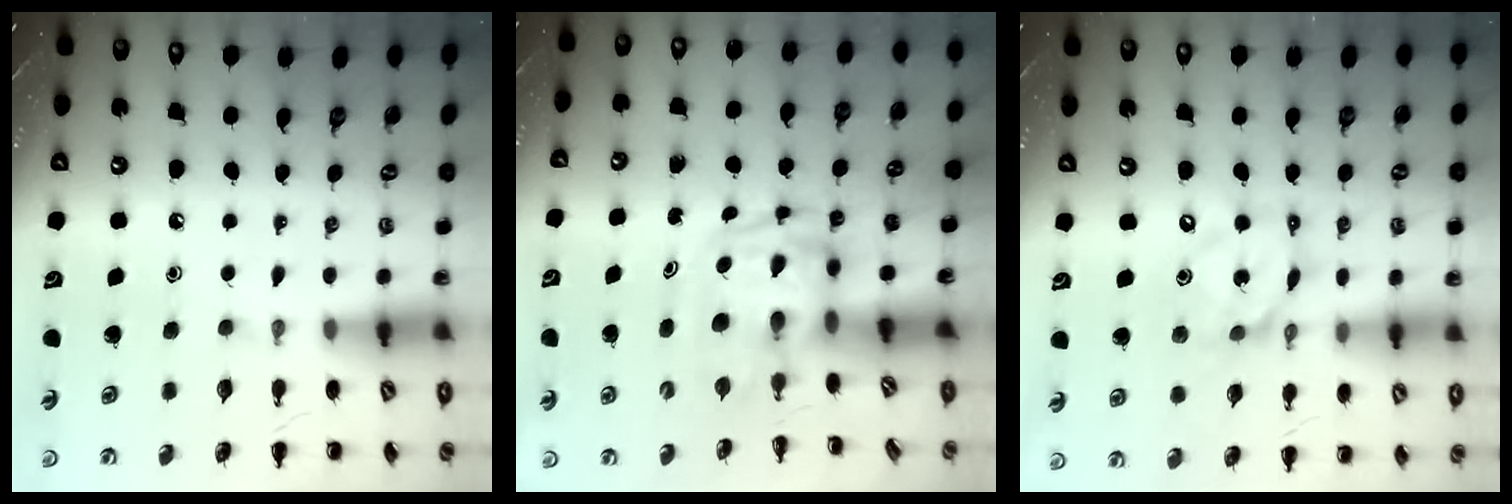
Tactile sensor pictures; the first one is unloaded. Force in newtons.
{"total": 3.7, "press": 3.6, "slide": 0.7}
{"total": 10.9, "press": 10.6, "slide": 2.7}